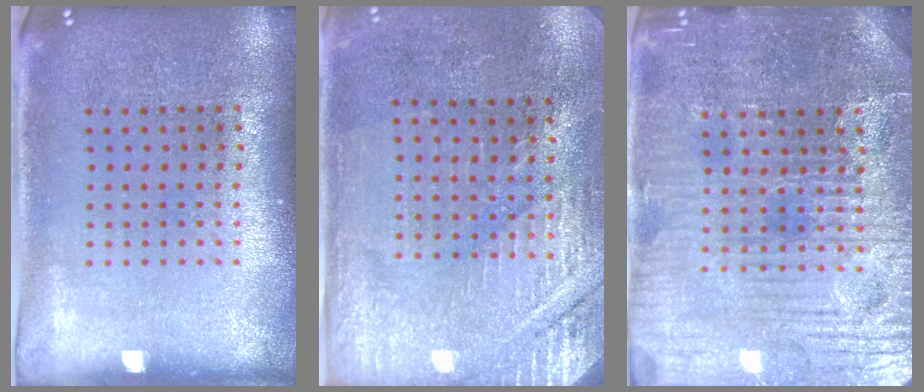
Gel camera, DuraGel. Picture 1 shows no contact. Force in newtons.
{"total": 2.8, "press": 2.8, "slide": 0.5}
{"total": 4.8, "press": 4.6, "slide": 1.3}